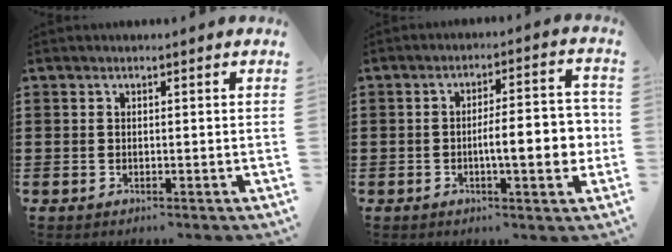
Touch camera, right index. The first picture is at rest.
{"total": 8.5, "force": [-1.5, 2.2, 8.1], "torque": [-0.113, -0.003, -0.032]}